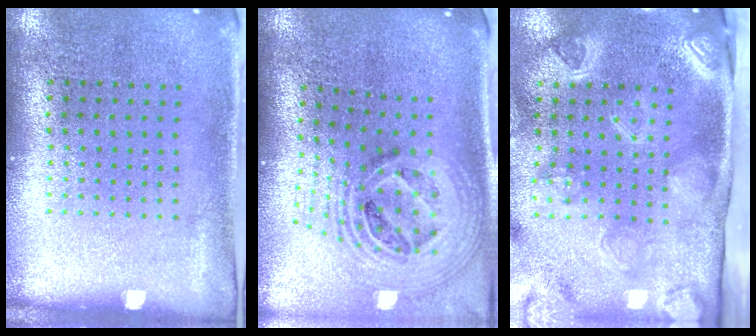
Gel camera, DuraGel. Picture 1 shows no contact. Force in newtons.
{"total": 2.8, "press": 1.9, "slide": 2.0}
{"total": 4.1, "press": 3.0, "slide": 2.7}